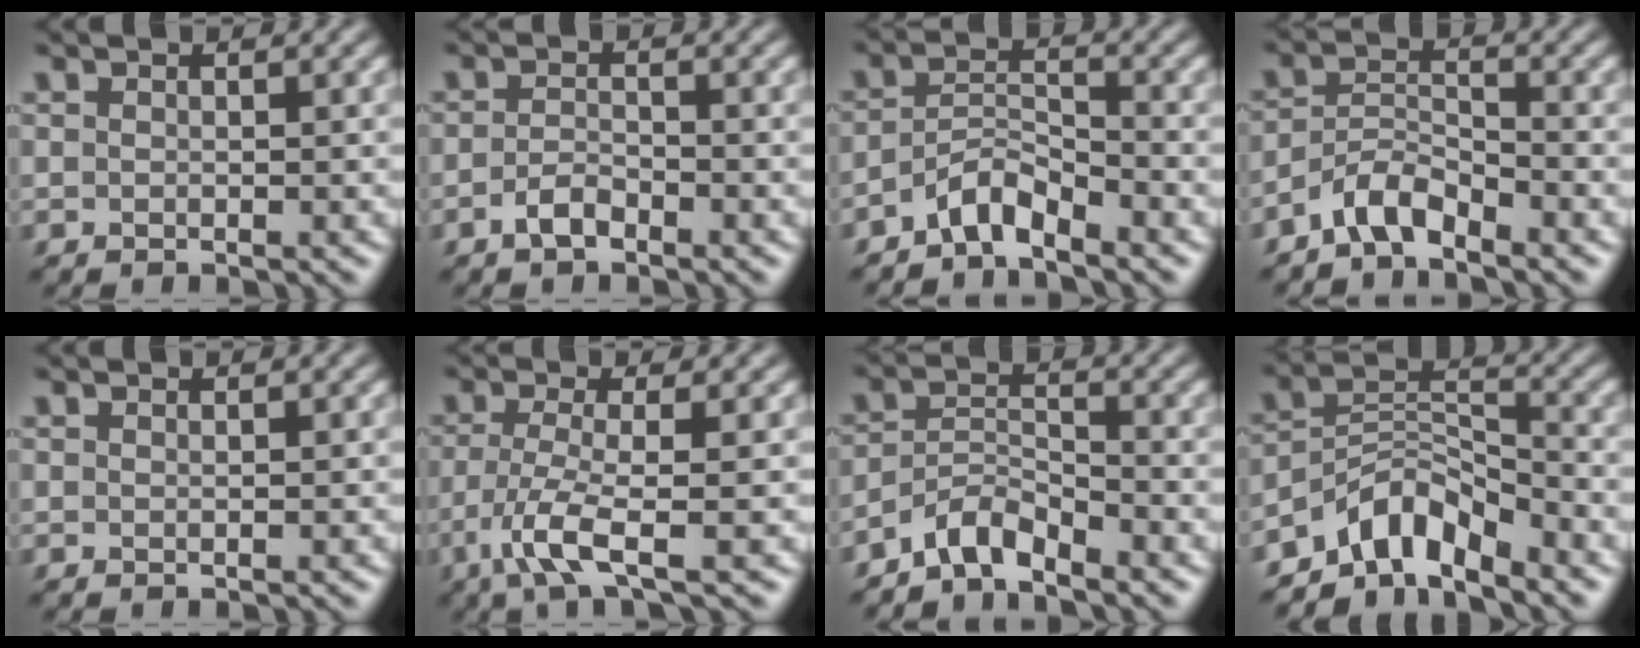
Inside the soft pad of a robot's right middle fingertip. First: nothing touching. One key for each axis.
{"total": 1.8, "fx": -1.2, "fy": 0.8, "fz": 1.1, "tx": -0.024, "ty": 0.004, "tz": -0.026}
{"total": 3.2, "fx": -2.6, "fy": 0.8, "fz": 1.5, "tx": -0.027, "ty": 0.011, "tz": -0.057}
{"total": 3.3, "fx": -2.8, "fy": 1.0, "fz": 1.5, "tx": -0.028, "ty": 0.011, "tz": -0.062}
{"total": 0.0}
{"total": 4.1, "fx": -1.9, "fy": 0.6, "fz": 3.6, "tx": -0.079, "ty": -0.009, "tz": -0.045}
{"total": 3.3, "fx": -3.0, "fy": 0.9, "fz": 1.3, "tx": -0.023, "ty": 0.009, "tz": -0.066}
{"total": 5.8, "fx": -4.6, "fy": 2.2, "fz": 2.7, "tx": -0.032, "ty": 0.005, "tz": -0.096}